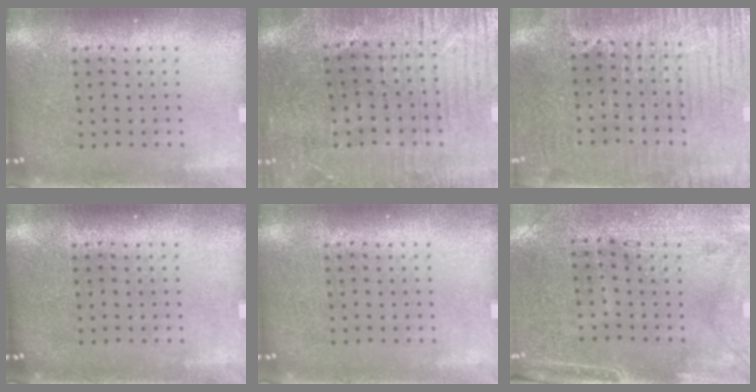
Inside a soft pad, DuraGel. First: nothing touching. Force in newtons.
{"total": 1.6, "press": 1.5, "slide": 0.5}
{"total": 3.1, "press": 2.7, "slide": 1.5}
{"total": 0.0}
{"total": 0.0}
{"total": 3.0, "press": 2.5, "slide": 1.5}